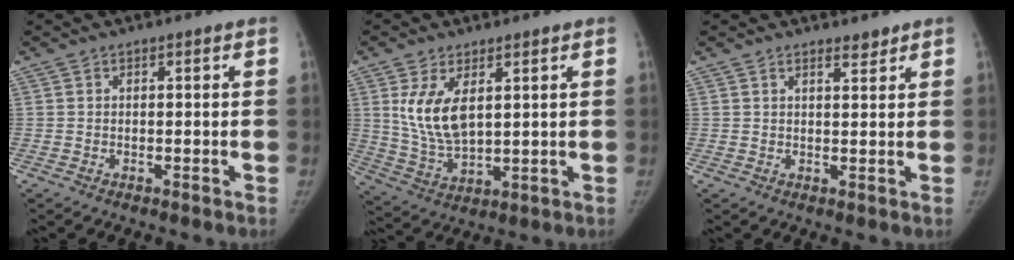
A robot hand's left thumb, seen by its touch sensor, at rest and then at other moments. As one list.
[{"total": 9.9, "force": [3.2, 5.0, 7.9], "torque": [-0.147, -0.019, 0.075]}, {"total": 2.0, "force": [1.8, 0.6, 0.8], "torque": [-0.005, -0.014, 0.027]}]